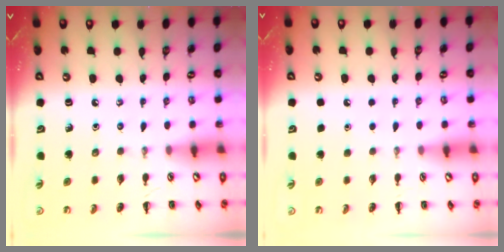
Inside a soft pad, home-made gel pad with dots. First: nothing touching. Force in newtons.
{"total": 1.7, "press": 1.7, "slide": 0.1}